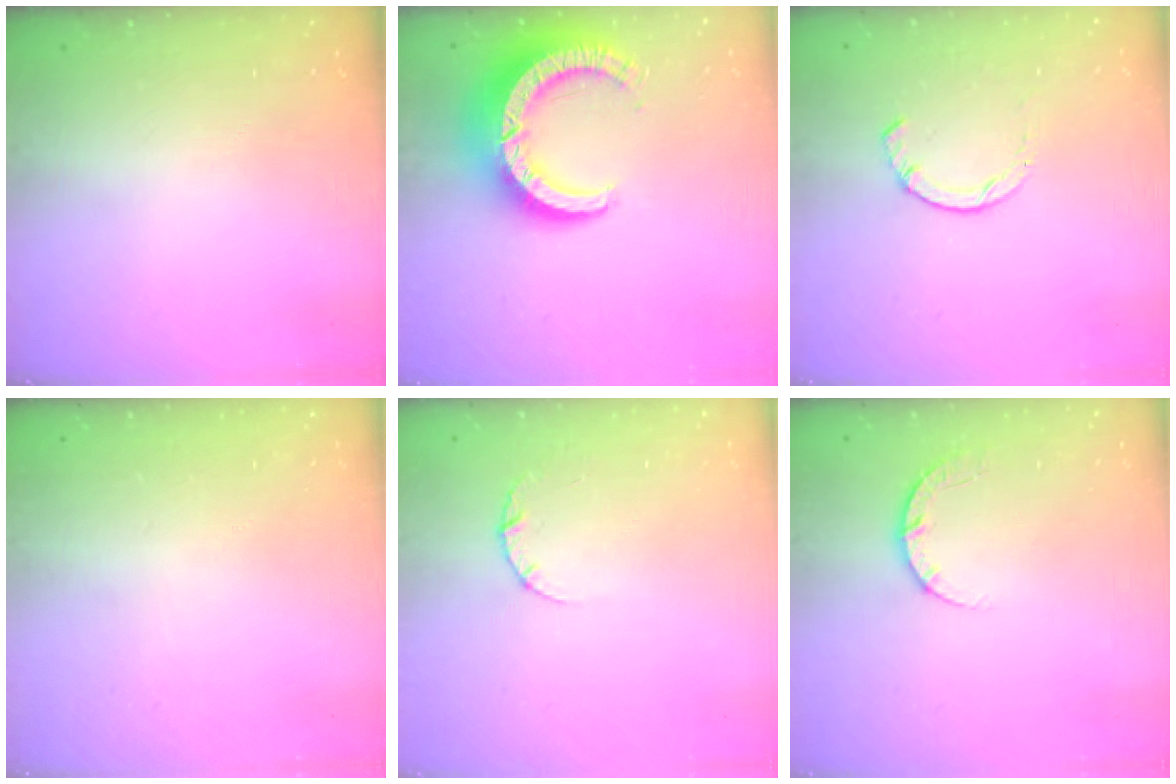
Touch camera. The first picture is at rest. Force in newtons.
{"total": 13.2, "press": 13.2, "slide": 1.3}
{"total": 3.0, "press": 3.0, "slide": 0.4}
{"total": 2.5, "press": 2.5, "slide": 0.2}
{"total": 2.6, "press": 2.6, "slide": 0.3}
{"total": 4.6, "press": 4.5, "slide": 0.7}